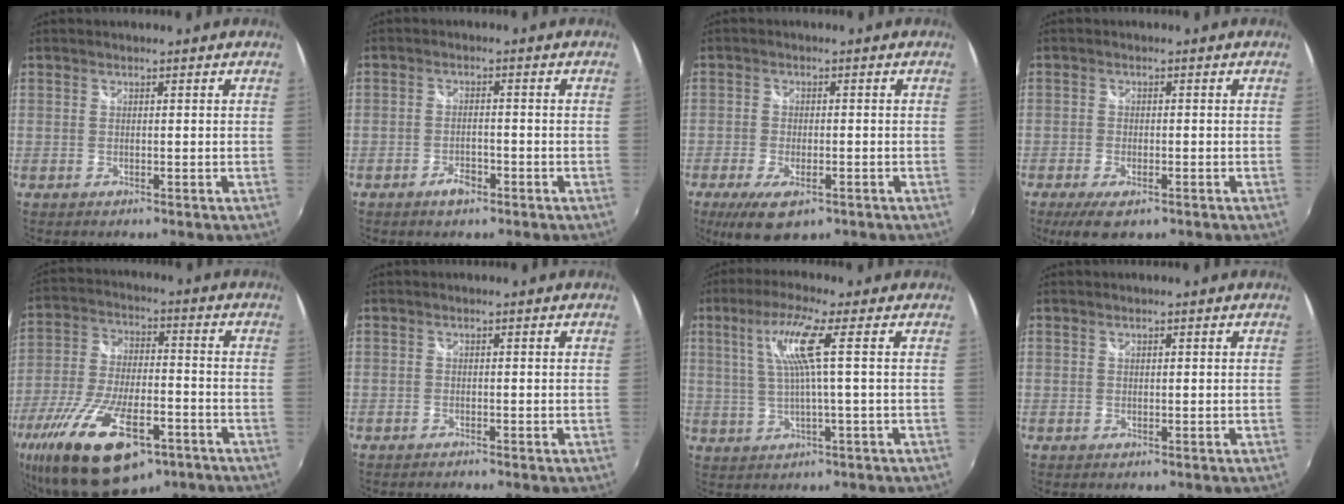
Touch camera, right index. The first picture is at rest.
{"total": 3.3, "force": [-2.2, 1.4, 2.0], "torque": [-0.045, -0.001, -0.038]}
{"total": 8.5, "force": [-4.9, 3.6, 6.0], "torque": [-0.136, -0.026, -0.081]}
{"total": 6.2, "force": [-3.9, 2.4, 4.1], "torque": [-0.097, -0.021, -0.066]}
{"total": 24.1, "force": [-14.3, 10.1, 16.6], "torque": [-0.341, -0.049, -0.234]}
{"total": 0.7, "force": [-0.7, 0.0, 0.1], "torque": [-0.002, -0.003, -0.014]}
{"total": 7.9, "force": [1.8, -0.9, 7.6], "torque": [-0.140, 0.002, 0.043]}
{"total": 0.0}